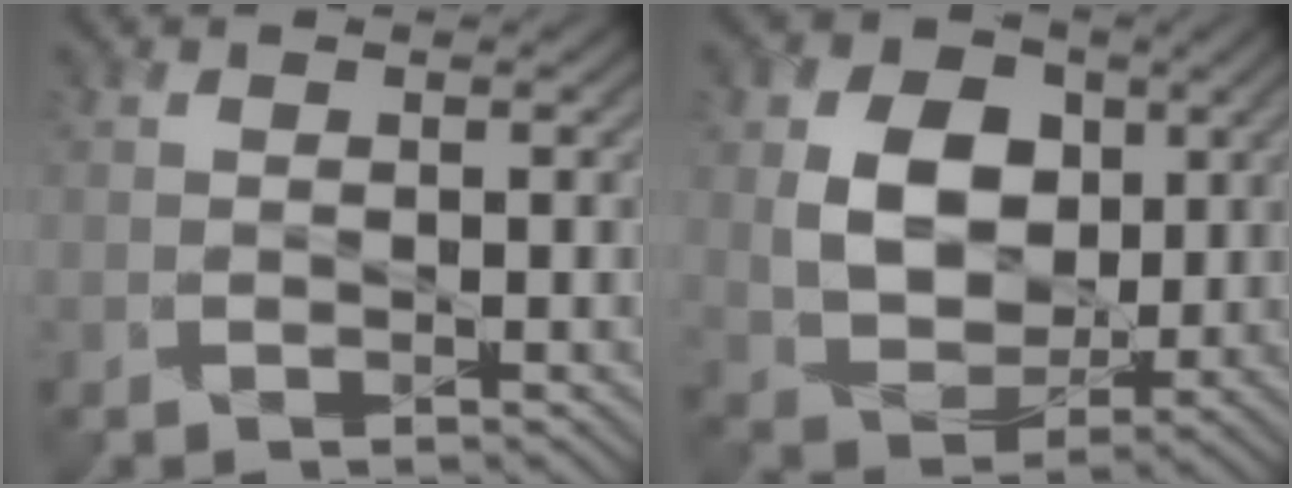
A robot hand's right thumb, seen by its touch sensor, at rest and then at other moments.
{"total": 10.0, "force": [1.8, 7.6, 6.2], "torque": [-0.133, -0.004, 0.026]}